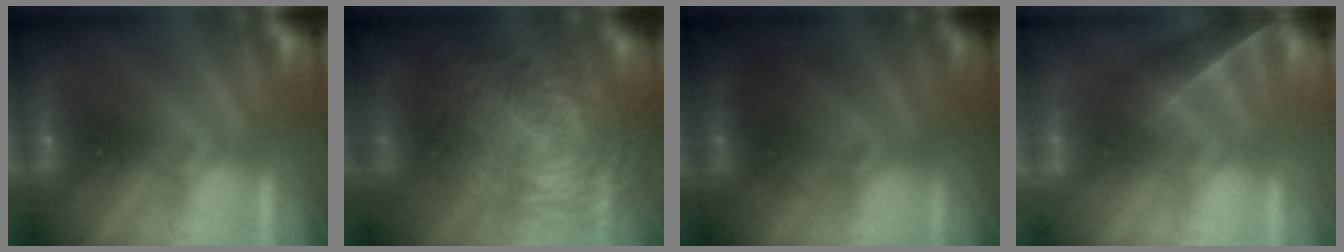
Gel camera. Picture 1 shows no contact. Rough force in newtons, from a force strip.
{"total": 11.0}
{"total": 2.0}
{"total": 3.9}